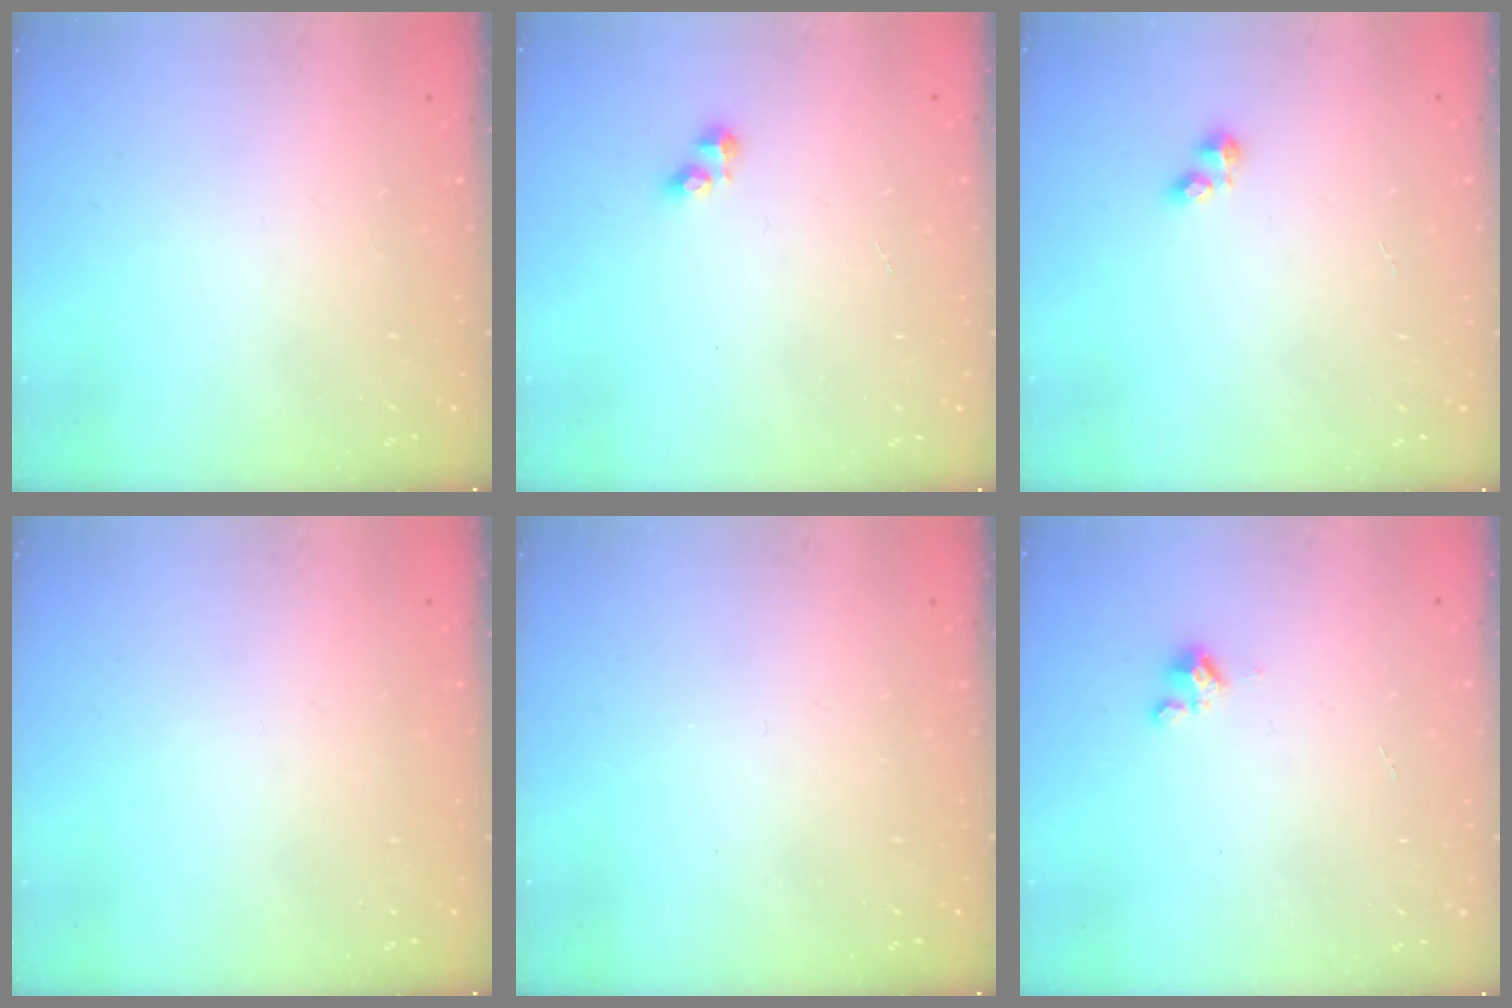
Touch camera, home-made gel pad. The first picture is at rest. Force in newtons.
{"total": 2.1, "press": 2.1, "slide": 0.3}
{"total": 2.5, "press": 2.4, "slide": 0.3}
{"total": 0.0}
{"total": 0.0}
{"total": 2.4, "press": 2.4, "slide": 0.3}